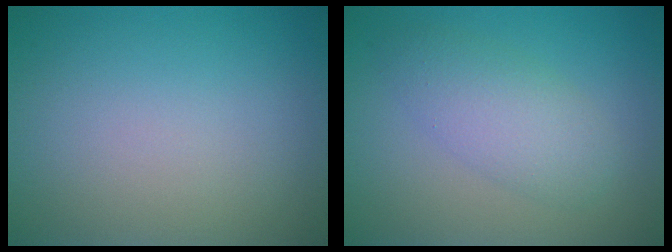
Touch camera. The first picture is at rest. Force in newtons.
{"total": 3.7, "press": 3.7, "slide": 0.1}